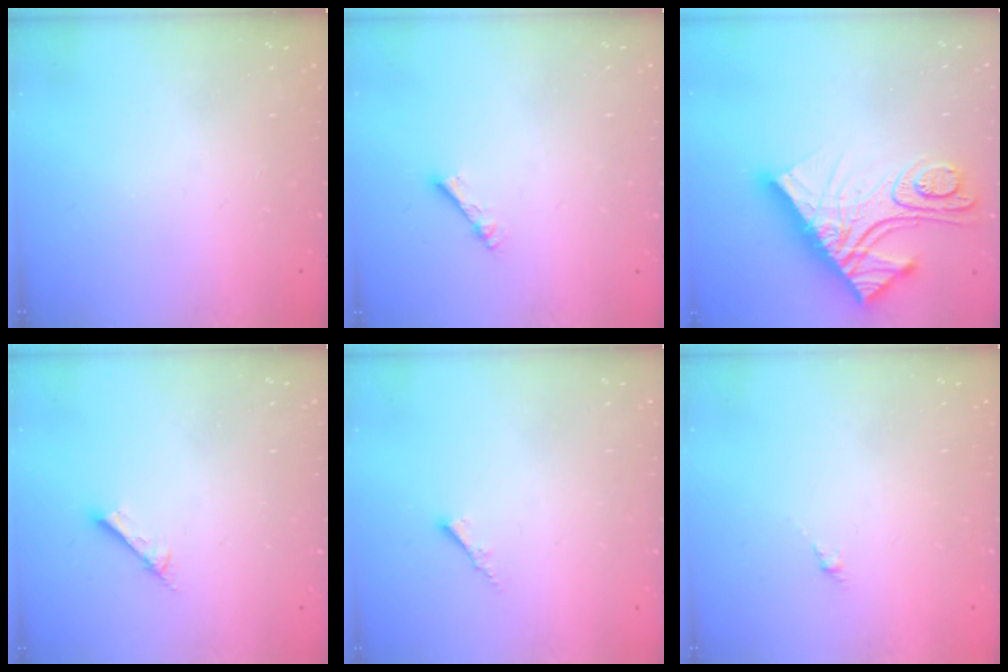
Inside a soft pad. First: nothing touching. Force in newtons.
{"total": 2.4, "press": 2.4, "slide": 0.4}
{"total": 21.9, "press": 21.8, "slide": 1.9}
{"total": 2.6, "press": 2.6, "slide": 0.1}
{"total": 1.8, "press": 1.7, "slide": 0.3}
{"total": 0.0}